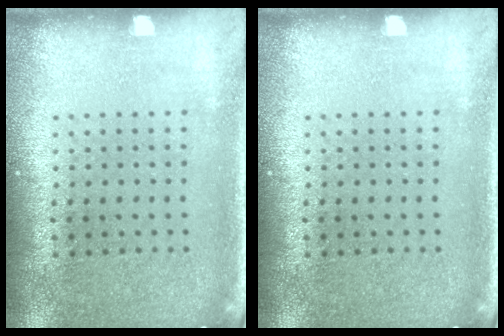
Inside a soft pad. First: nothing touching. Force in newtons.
{"total": 0.0}